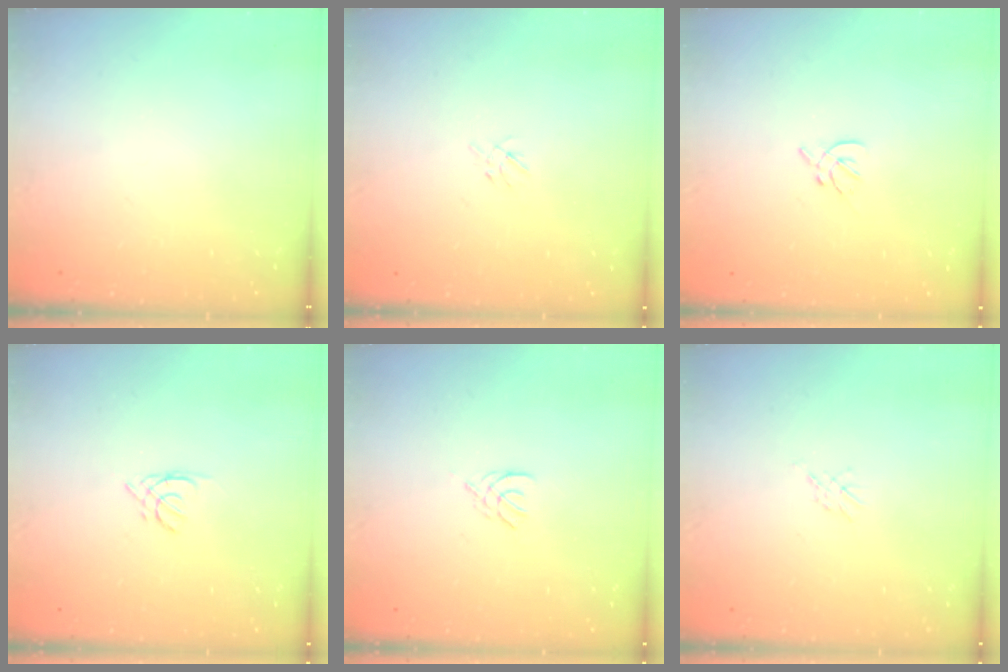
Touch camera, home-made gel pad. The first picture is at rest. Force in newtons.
{"total": 2.2, "press": 2.2, "slide": 0.5}
{"total": 2.2, "press": 2.1, "slide": 0.6}
{"total": 1.7, "press": 1.7, "slide": 0.3}
{"total": 2.1, "press": 2.0, "slide": 0.4}
{"total": 2.1, "press": 2.1, "slide": 0.5}